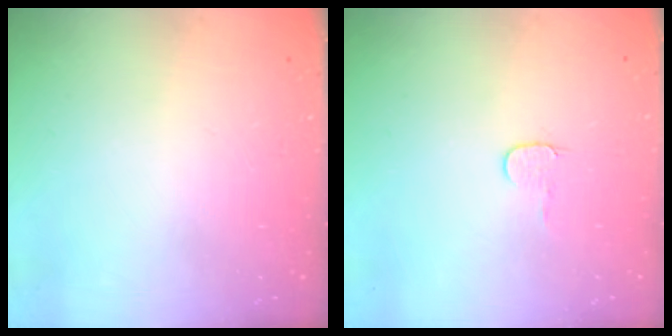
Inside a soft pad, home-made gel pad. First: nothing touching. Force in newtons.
{"total": 3.6, "press": 3.6, "slide": 0.4}